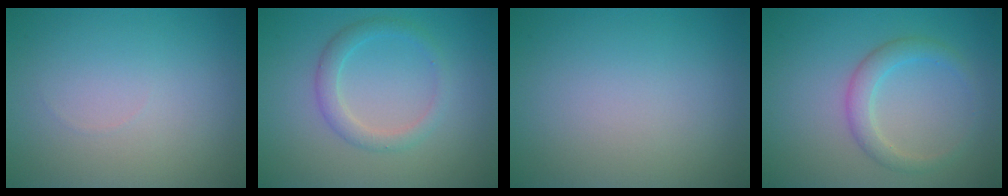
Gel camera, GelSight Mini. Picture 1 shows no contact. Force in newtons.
{"total": 2.2, "press": 2.2, "slide": 0.0}
{"total": 0.0}
{"total": 2.5, "press": 2.5, "slide": 0.1}